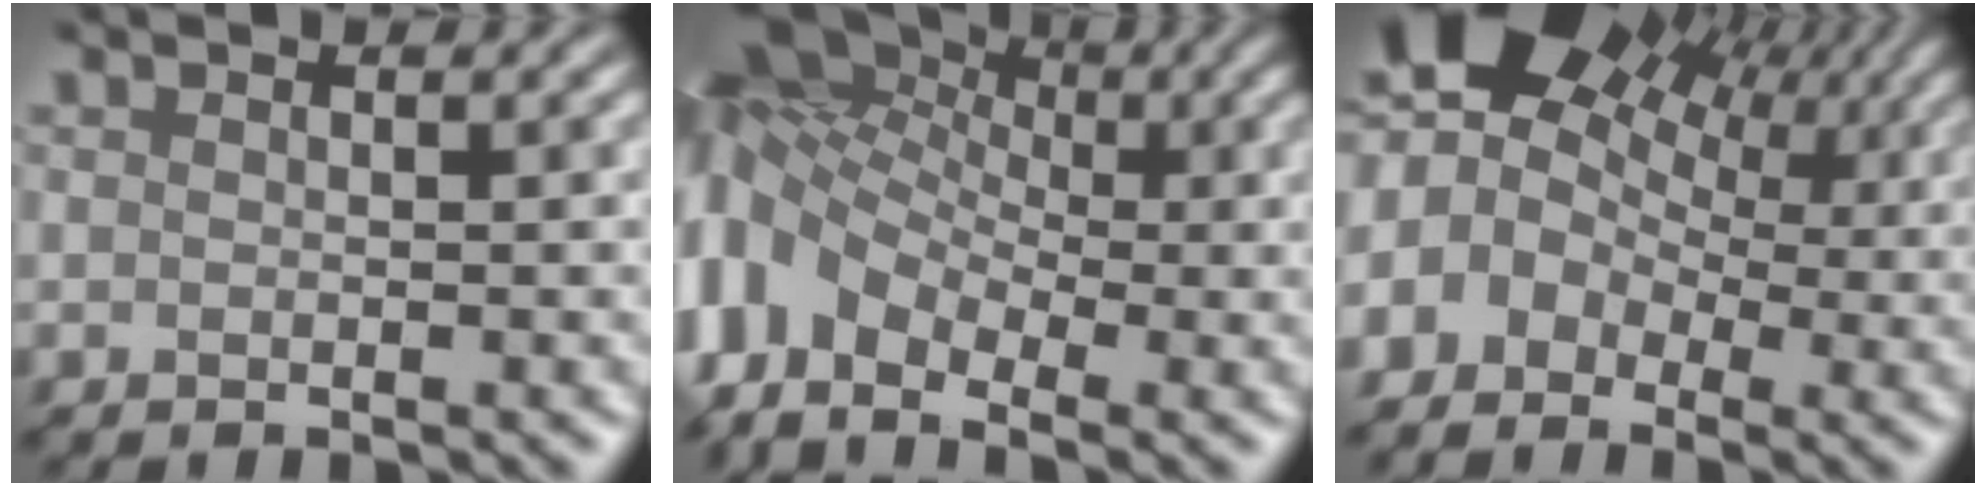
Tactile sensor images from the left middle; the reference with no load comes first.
{"total": 10.1, "force": [-1.9, 7.6, 6.3], "torque": [-0.173, -0.005, 0.001]}
{"total": 9.1, "force": [1.7, 6.8, 5.8], "torque": [-0.127, 0.008, 0.059]}